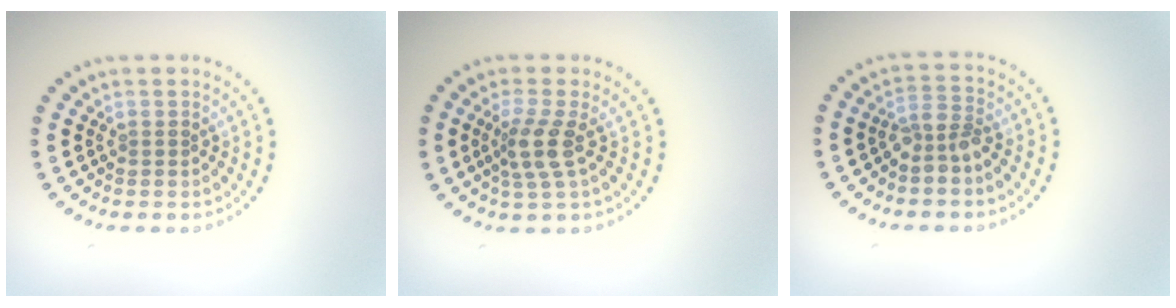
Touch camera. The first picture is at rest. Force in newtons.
{"total": 2.9, "press": 2.2, "slide": 1.8}
{"total": 2.3, "press": 2.0, "slide": 1.1}